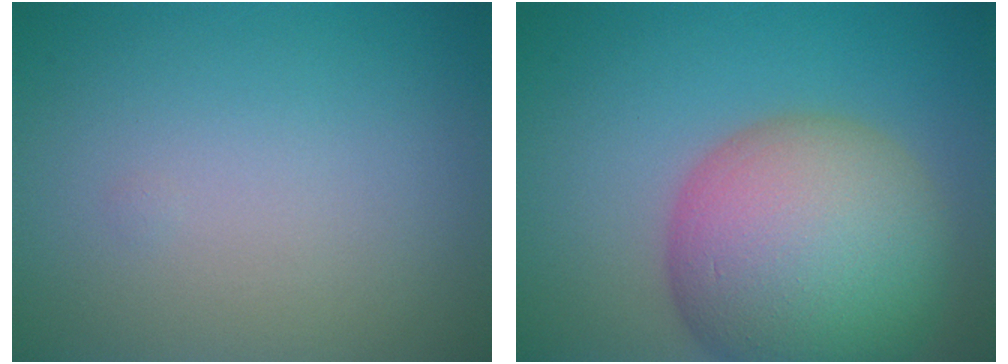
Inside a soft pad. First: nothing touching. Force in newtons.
{"total": 12.9, "press": 12.9, "slide": 0.7}